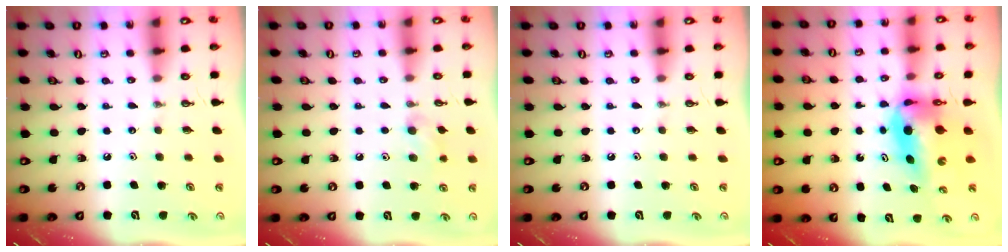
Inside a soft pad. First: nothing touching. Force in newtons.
{"total": 7.3, "press": 7.2, "slide": 1.4}
{"total": 0.0}
{"total": 8.0, "press": 7.8, "slide": 1.9}